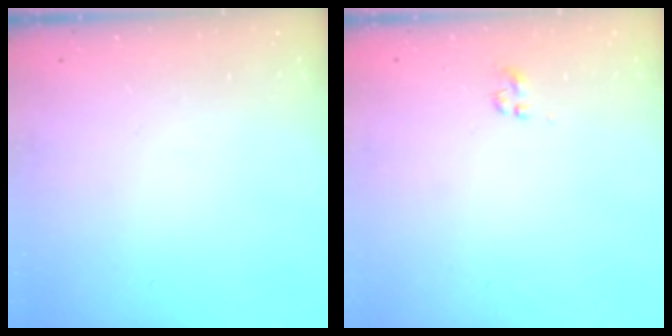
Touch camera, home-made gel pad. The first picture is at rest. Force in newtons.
{"total": 0.0}